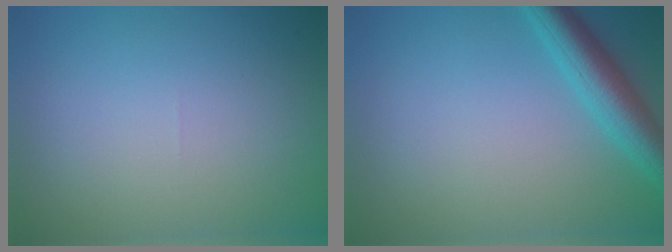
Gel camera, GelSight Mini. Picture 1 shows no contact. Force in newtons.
{"total": 4.5, "press": 4.5, "slide": 0.2}